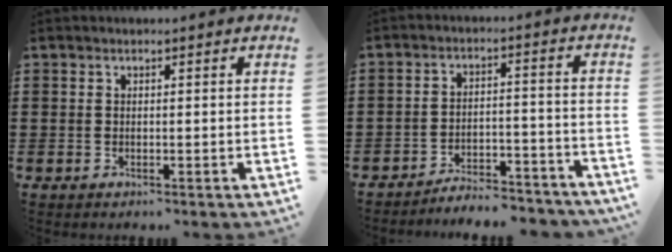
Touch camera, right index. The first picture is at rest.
{"total": 5.1, "force": [-5.0, 0.3, 0.7], "torque": [-0.015, 0.008, -0.102]}